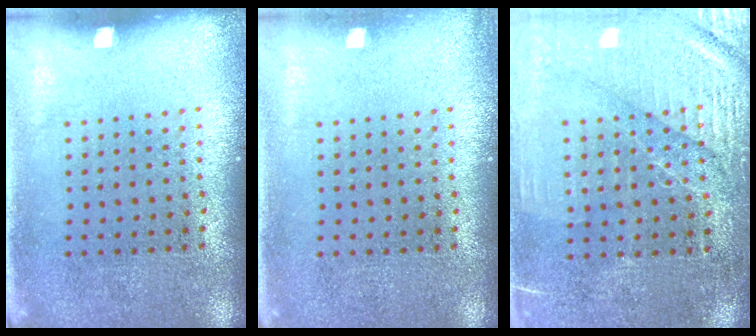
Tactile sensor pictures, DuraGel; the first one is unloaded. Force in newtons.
{"total": 0.5, "press": 0.5, "slide": 0.1}
{"total": 3.2, "press": 3.0, "slide": 1.1}